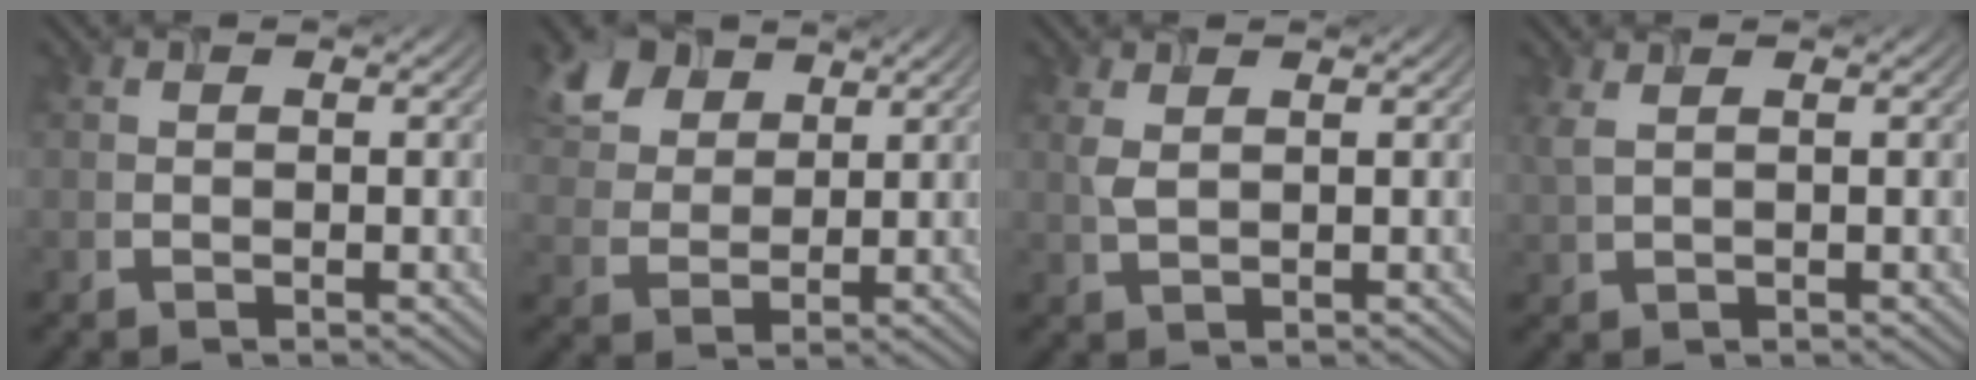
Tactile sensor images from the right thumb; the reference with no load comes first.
{"total": 7.5, "force": [4.8, 4.3, 3.7], "torque": [-0.101, 0.011, 0.097]}
{"total": 1.7, "force": [0.8, 0.6, 1.3], "torque": [-0.039, 0.003, 0.019]}
{"total": 1.8, "force": [1.0, 0.5, 1.5], "torque": [-0.040, 0.005, 0.022]}